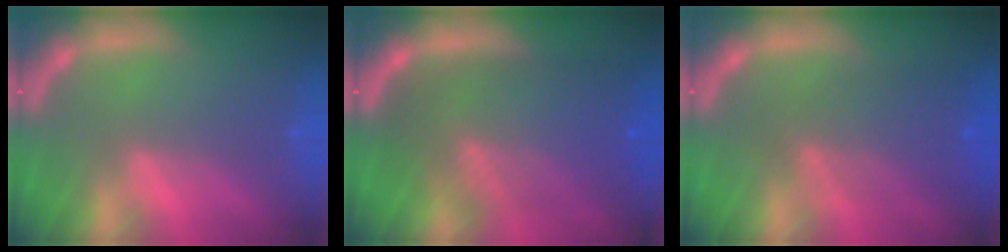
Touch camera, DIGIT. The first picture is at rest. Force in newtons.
{"total": 10.0}
{"total": 5.5}